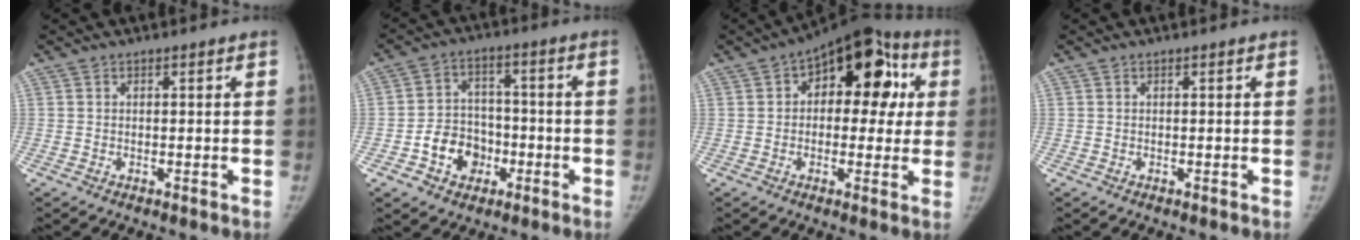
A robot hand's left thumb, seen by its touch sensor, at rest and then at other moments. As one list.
[{"total": 8.9, "force": [-3.6, 7.1, 3.9], "torque": [-0.031, 0.032, -0.062]}, {"total": 17.5, "force": [4.2, 10.1, 13.6], "torque": [-0.121, 0.030, 0.048]}, {"total": 0.0}]